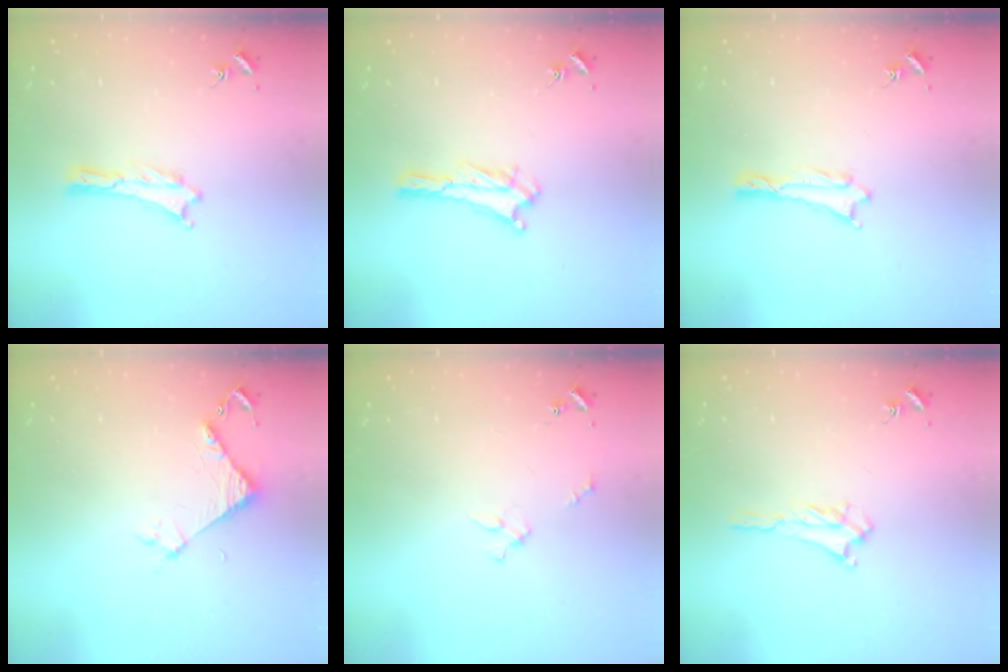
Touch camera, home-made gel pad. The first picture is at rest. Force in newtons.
{"total": 3.2, "press": 3.1, "slide": 0.3}
{"total": 0.7, "press": 0.7, "slide": 0.1}
{"total": 3.9, "press": 3.9, "slide": 0.3}
{"total": 2.3, "press": 2.2, "slide": 0.3}
{"total": 2.0, "press": 2.0, "slide": 0.5}